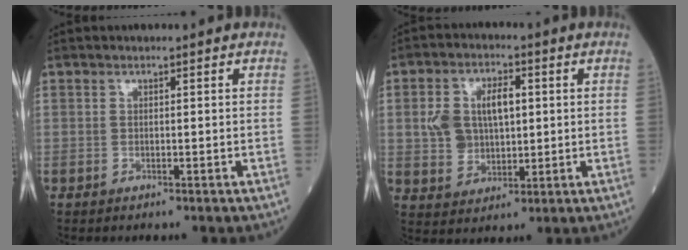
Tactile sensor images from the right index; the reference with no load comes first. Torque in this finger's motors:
{"motor_torque": [0.22, -0.01, 0.18, 0.08]}